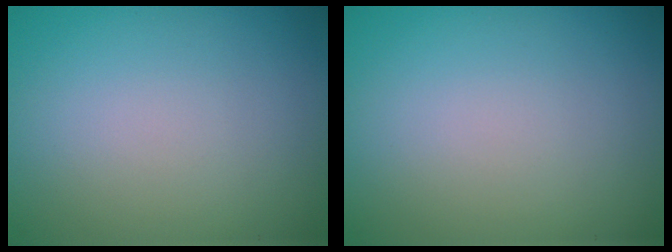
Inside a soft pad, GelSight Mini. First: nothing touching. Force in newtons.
{"total": 0.0}